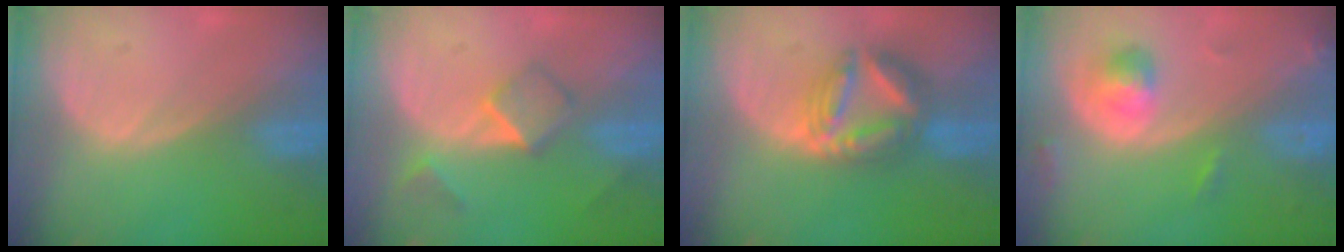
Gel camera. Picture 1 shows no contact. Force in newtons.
{"total": 5.1, "press": 4.5, "slide": 2.5}
{"total": 7.6, "press": 7.6, "slide": 0.8}
{"total": 4.4, "press": 4.4, "slide": 0.6}